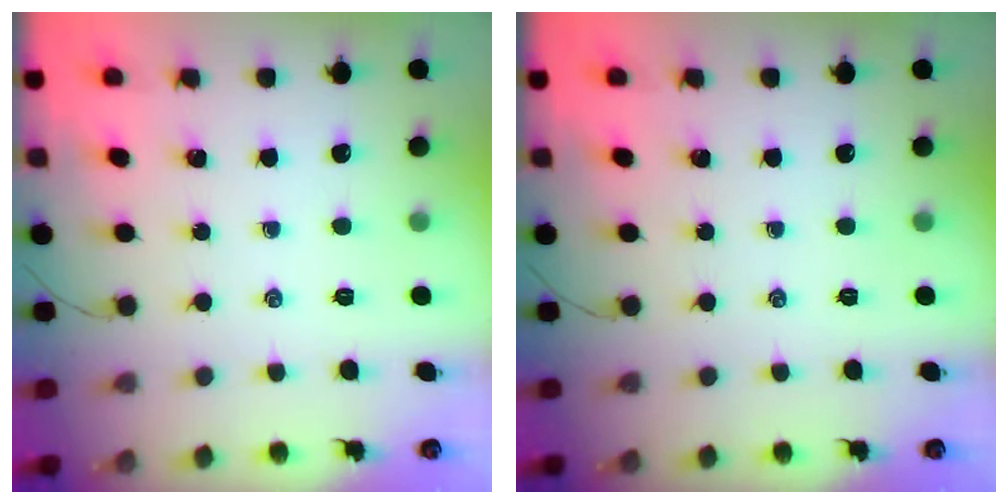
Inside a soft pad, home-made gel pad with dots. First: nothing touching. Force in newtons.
{"total": 0.0}